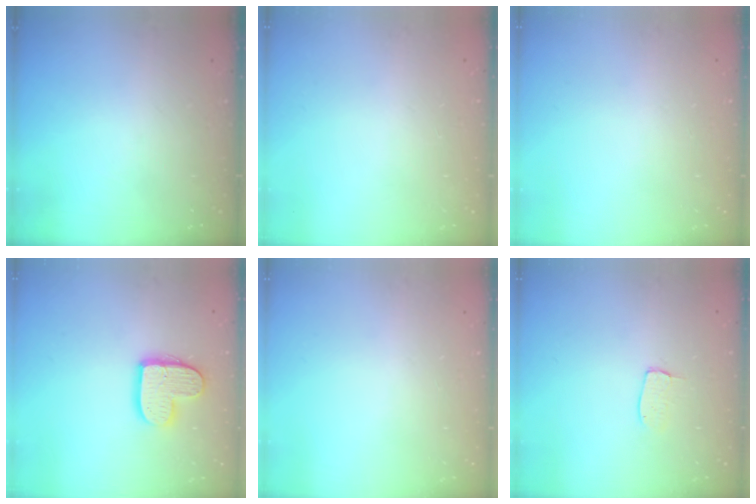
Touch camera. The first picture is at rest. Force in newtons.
{"total": 0.0}
{"total": 0.0}
{"total": 12.6, "press": 12.6, "slide": 0.9}
{"total": 0.0}
{"total": 4.2, "press": 4.2, "slide": 0.2}